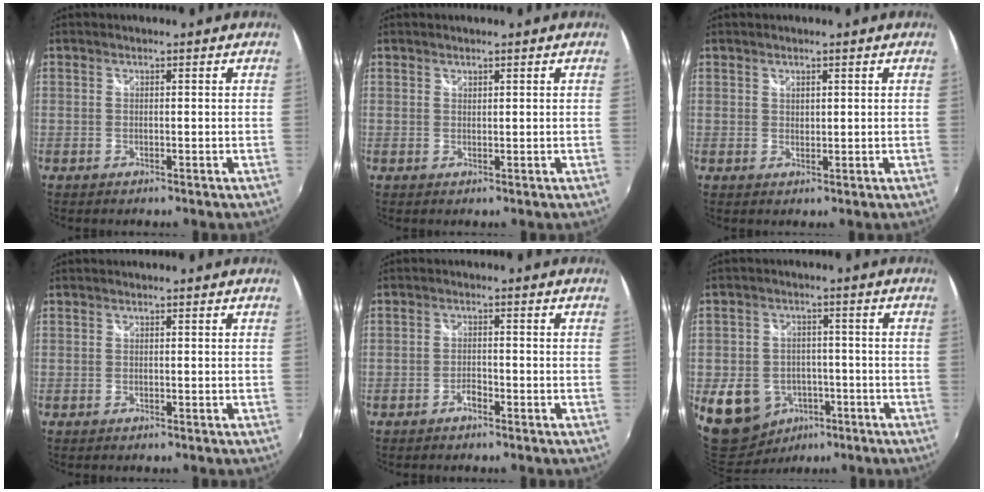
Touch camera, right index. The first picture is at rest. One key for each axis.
{"total": 0.6, "fx": 0.5, "fy": 0.2, "fz": 0.0, "tx": 0.001, "ty": 0.000, "tz": 0.010}
{"total": 1.1, "fx": 0.8, "fy": 0.6, "fz": 0.4, "tx": -0.002, "ty": 0.000, "tz": 0.015}
{"total": 0.0}
{"total": 1.7, "fx": -1.3, "fy": 0.7, "fz": 0.9, "tx": -0.019, "ty": 0.001, "tz": -0.025}
{"total": 10.6, "fx": -4.5, "fy": 8.8, "fz": 3.8, "tx": -0.109, "ty": 0.005, "tz": -0.049}